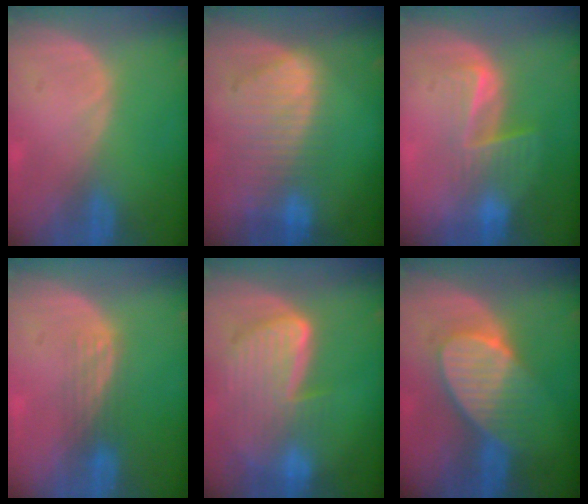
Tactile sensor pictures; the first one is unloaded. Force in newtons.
{"total": 9.5, "press": 8.2, "slide": 4.6}
{"total": 6.7, "press": 5.7, "slide": 3.6}
{"total": 2.9, "press": 2.7, "slide": 1.2}
{"total": 9.7, "press": 8.2, "slide": 5.3}
{"total": 7.5, "press": 7.4, "slide": 1.3}